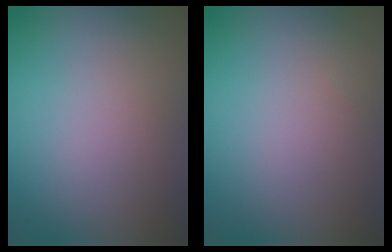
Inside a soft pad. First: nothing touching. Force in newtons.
{"total": 0.0}